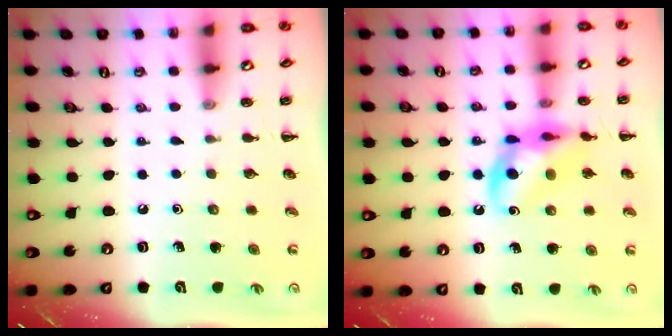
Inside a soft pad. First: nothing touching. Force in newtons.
{"total": 13.1, "press": 12.9, "slide": 2.4}